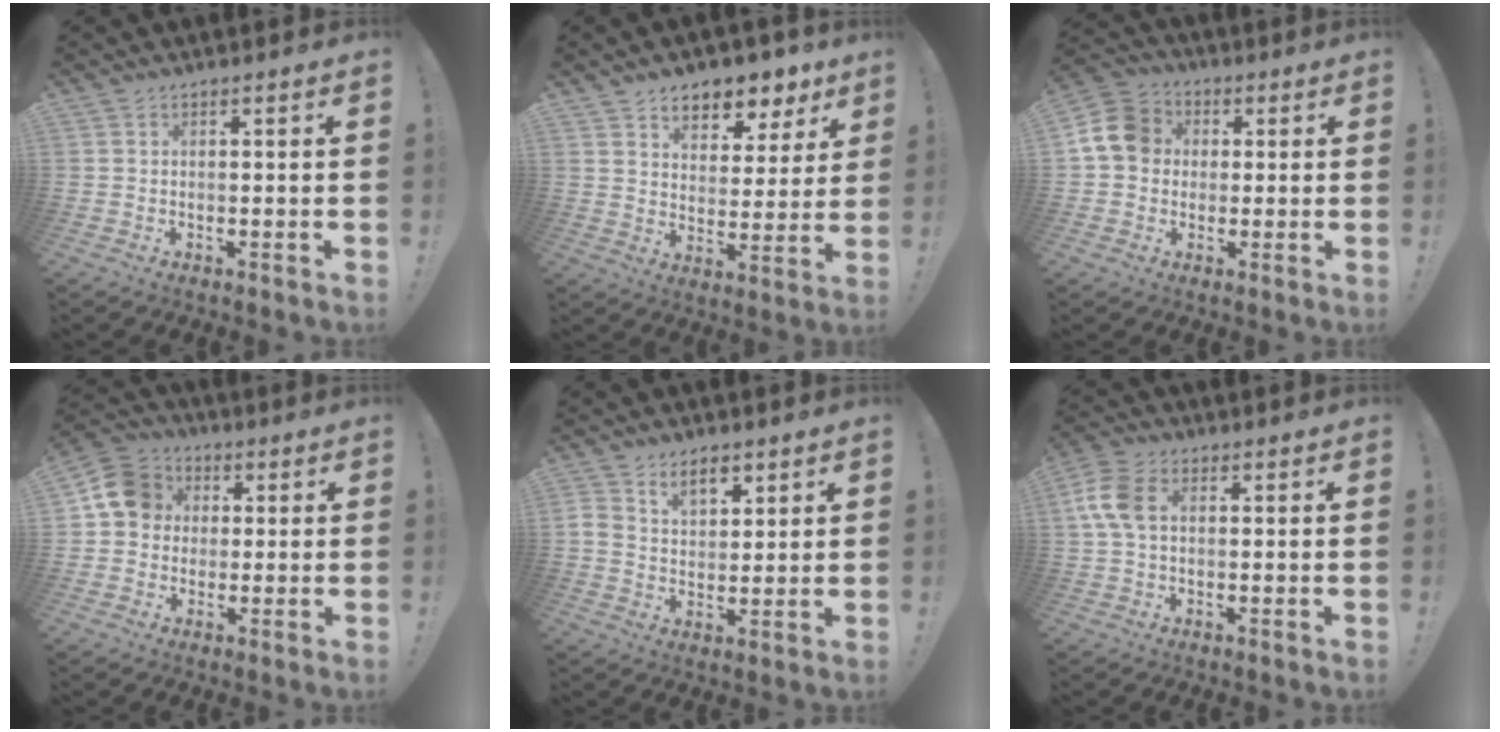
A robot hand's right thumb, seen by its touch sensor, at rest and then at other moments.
{"total": 8.6, "force": [6.4, 4.9, 3.0], "torque": [-0.032, -0.053, 0.116]}
{"total": 12.4, "force": [1.5, 10.5, 6.4], "torque": [-0.107, 0.016, 0.037]}
{"total": 11.4, "force": [1.9, 10.0, 5.1], "torque": [-0.069, 0.007, 0.040]}
{"total": 7.4, "force": [4.7, 4.5, 3.6], "torque": [-0.063, -0.017, 0.088]}
{"total": 8.7, "force": [1.3, 5.9, 6.3], "torque": [-0.131, 0.012, 0.028]}